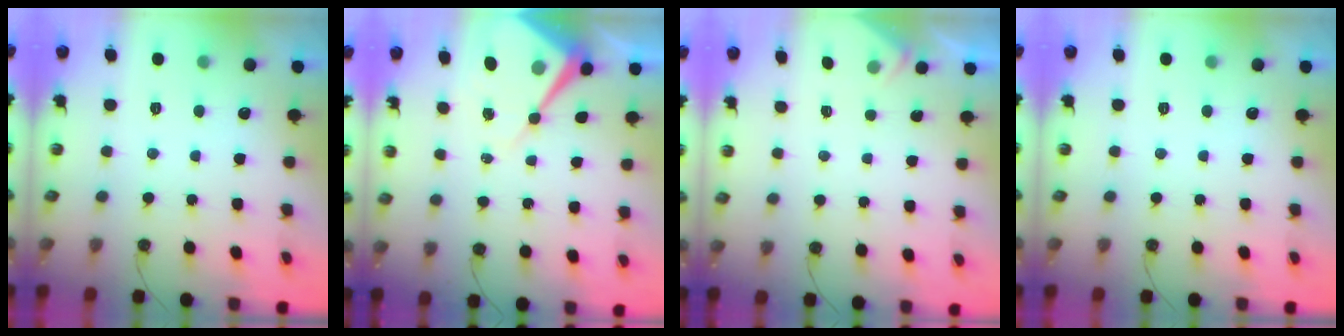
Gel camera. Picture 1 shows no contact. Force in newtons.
{"total": 10.9, "press": 10.9, "slide": 0.9}
{"total": 1.8, "press": 1.8, "slide": 0.4}
{"total": 0.0}